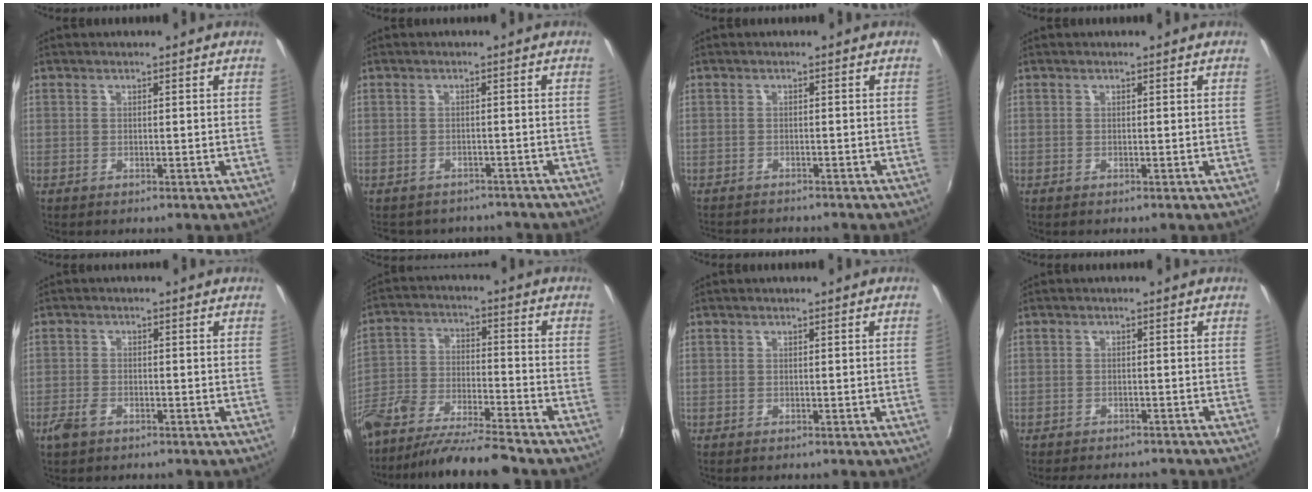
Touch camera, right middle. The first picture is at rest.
{"total": 7.6, "force": [-6.6, 3.1, 2.0], "torque": [-0.048, -0.012, -0.087]}
{"total": 4.4, "force": [-4.2, 0.5, 1.2], "torque": [-0.035, -0.014, -0.067]}
{"total": 0.0}
{"total": 3.4, "force": [-2.2, 1.8, 1.8], "torque": [-0.045, -0.005, -0.043]}
{"total": 13.4, "force": [-11.0, 2.3, 7.2], "torque": [-0.156, -0.018, -0.202]}
{"total": 0.6, "force": [0.1, -0.4, 0.4], "torque": [-0.002, -0.002, 0.001]}
{"total": 5.8, "force": [-5.0, 2.2, 1.9], "torque": [-0.049, -0.004, -0.071]}